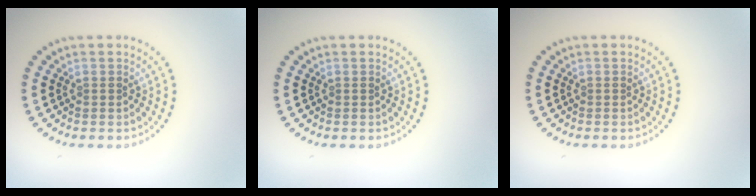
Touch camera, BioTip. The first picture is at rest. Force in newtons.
{"total": 0.0}
{"total": 0.0}